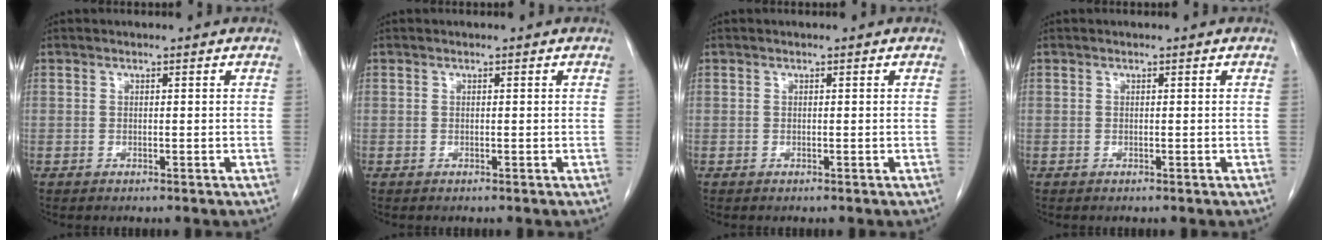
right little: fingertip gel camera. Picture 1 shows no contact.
{"total": 0.0}
{"total": 0.0}
{"total": 0.0}